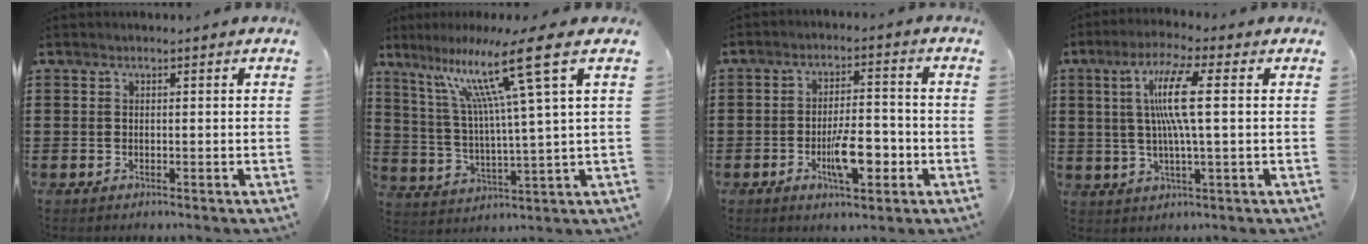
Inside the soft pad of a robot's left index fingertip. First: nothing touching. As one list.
[{"total": 14.6, "force": [7.6, -0.2, 12.5], "torque": [-0.255, -0.023, 0.111]}, {"total": 7.9, "force": [-2.7, 2.9, 6.8], "torque": [-0.115, 0.001, -0.048]}, {"total": 8.4, "force": [1.6, 1.2, 8.2], "torque": [-0.174, -0.002, 0.016]}]